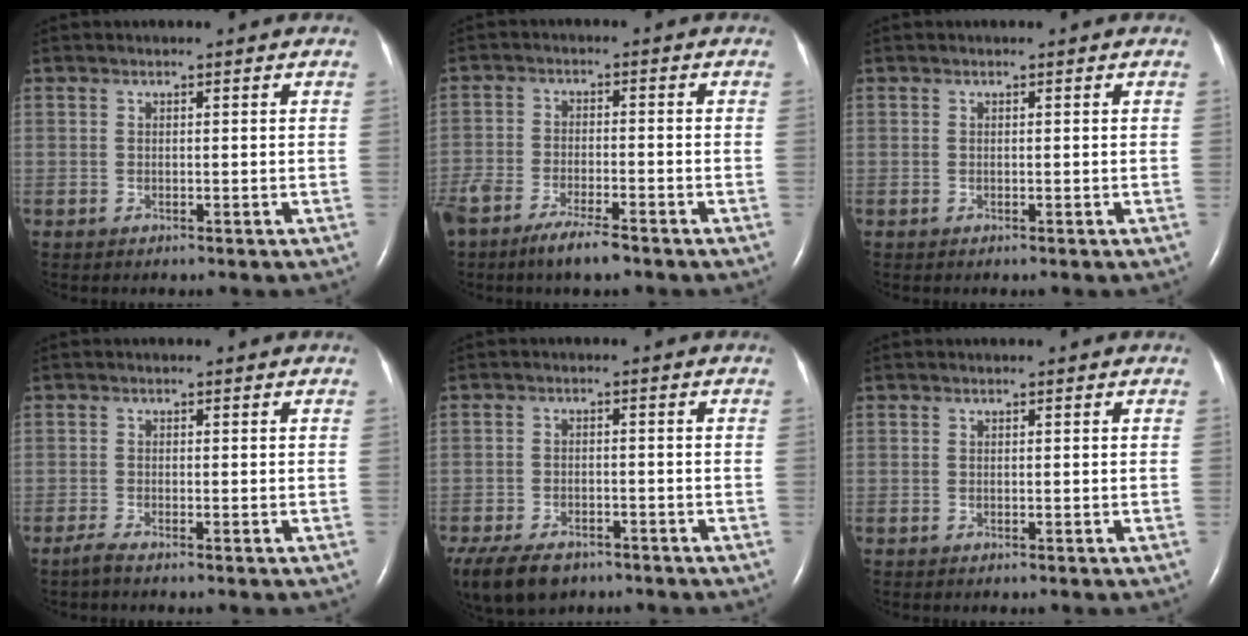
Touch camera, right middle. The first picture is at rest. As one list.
[{"total": 7.3, "force": [-5.6, 1.5, 4.5], "torque": [-0.085, -0.012, -0.099]}, {"total": 0.0}, {"total": 1.3, "force": [-1.1, -0.2, 0.7], "torque": [-0.023, -0.005, -0.025]}, {"total": 12.7, "force": [-8.6, 7.1, 6.1], "torque": [-0.150, -0.018, -0.129]}, {"total": 0.0}]